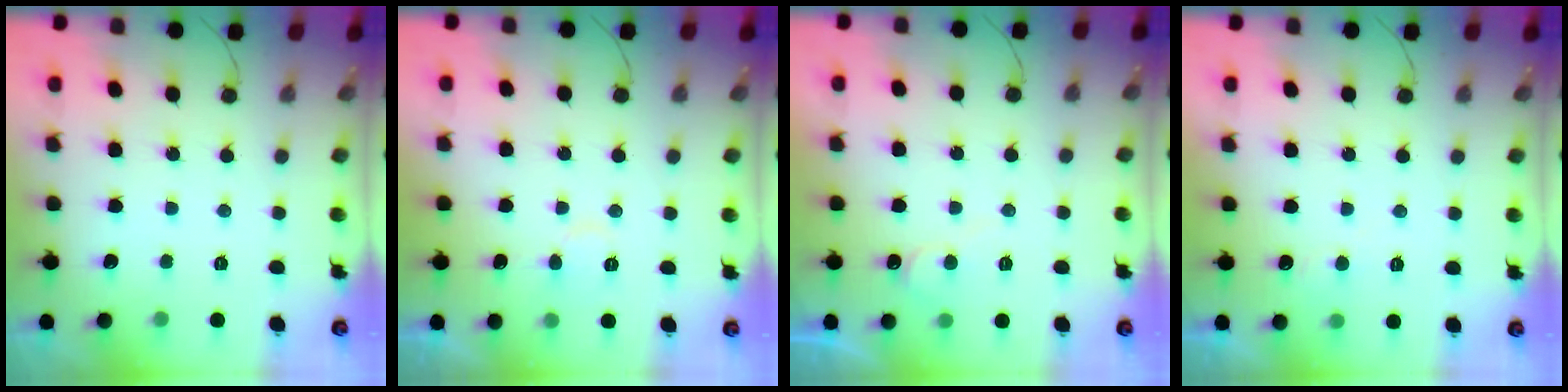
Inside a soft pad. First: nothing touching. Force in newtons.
{"total": 6.1, "press": 6.1, "slide": 0.5}
{"total": 7.5, "press": 7.5, "slide": 0.8}
{"total": 4.7, "press": 4.7, "slide": 0.4}